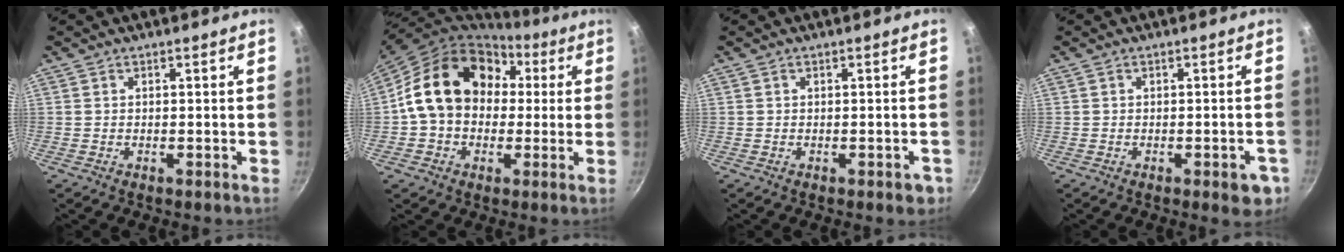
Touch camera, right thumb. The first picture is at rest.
{"total": 18.7, "force": [2.9, 14.6, 11.3], "torque": [-0.165, 0.042, 0.040]}
{"total": 2.3, "force": [-0.7, 1.3, 1.8], "torque": [-0.007, 0.010, -0.004]}
{"total": 4.7, "force": [-1.9, 1.8, 3.8], "torque": [-0.031, 0.009, -0.020]}